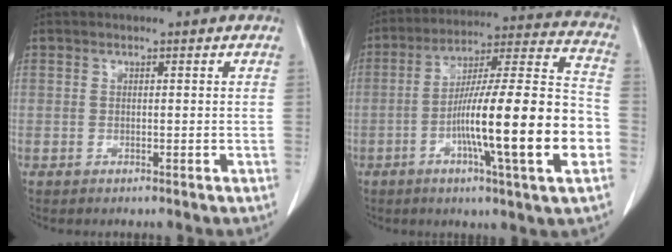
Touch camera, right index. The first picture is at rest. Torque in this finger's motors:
{"motor_torque": [2.14, 0.00, 1.05, 0.21]}